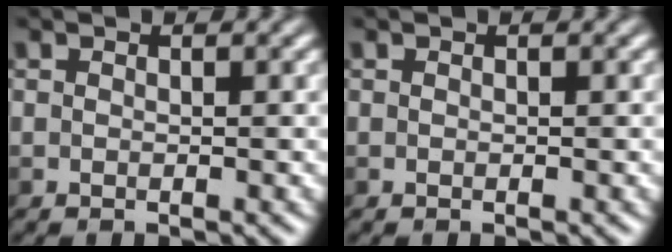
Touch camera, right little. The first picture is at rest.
{"total": 0.0}